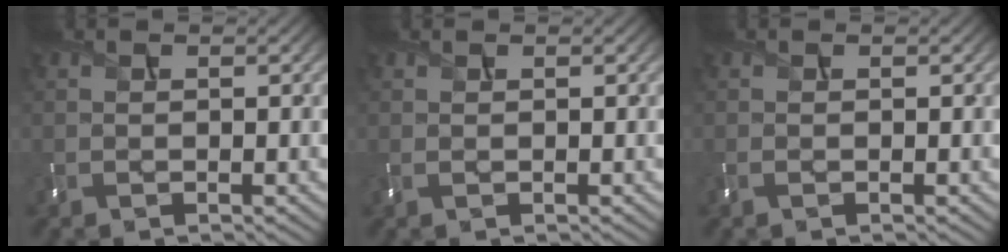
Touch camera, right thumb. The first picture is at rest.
{"total": 0.5, "force": [0.3, 0.1, 0.4], "torque": [-0.012, 0.004, 0.005]}
{"total": 0.6, "force": [-0.3, 0.2, 0.4], "torque": [-0.015, -0.002, -0.007]}